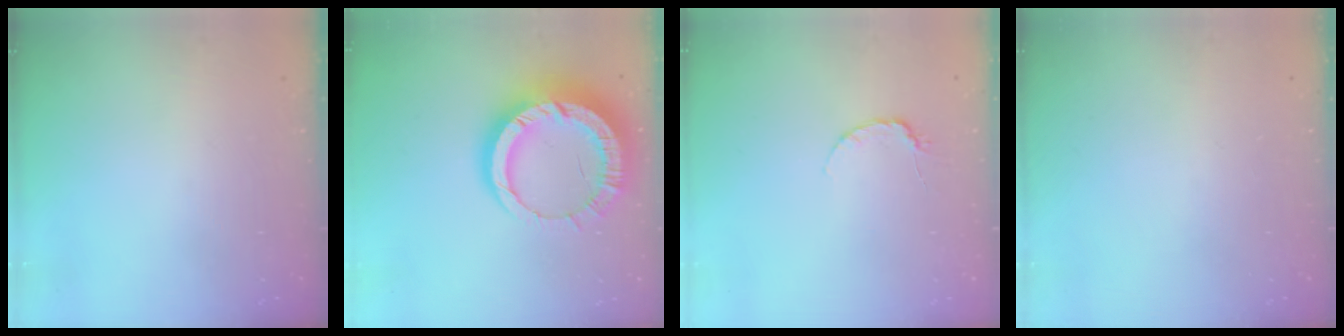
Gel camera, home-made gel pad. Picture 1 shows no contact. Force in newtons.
{"total": 17.1, "press": 17.0, "slide": 1.9}
{"total": 4.0, "press": 4.0, "slide": 0.5}
{"total": 0.0}